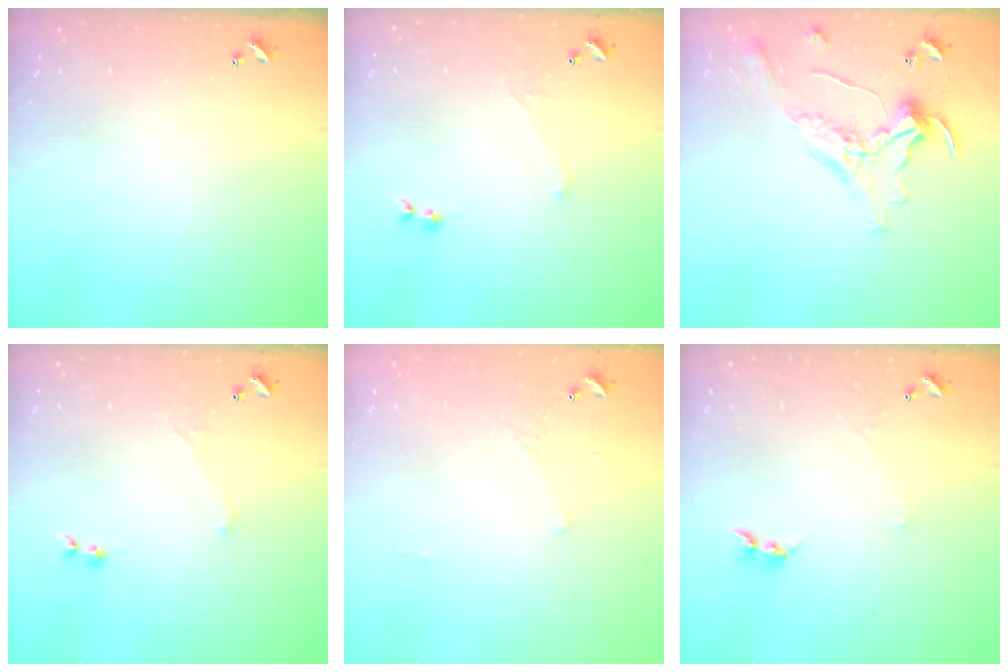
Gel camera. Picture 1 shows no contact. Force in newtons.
{"total": 1.2, "press": 1.0, "slide": 0.8}
{"total": 0.7, "press": 0.5, "slide": 0.4}
{"total": 1.2, "press": 1.0, "slide": 0.8}
{"total": 6.4, "press": 6.3, "slide": 0.7}
{"total": 1.0, "press": 0.8, "slide": 0.6}